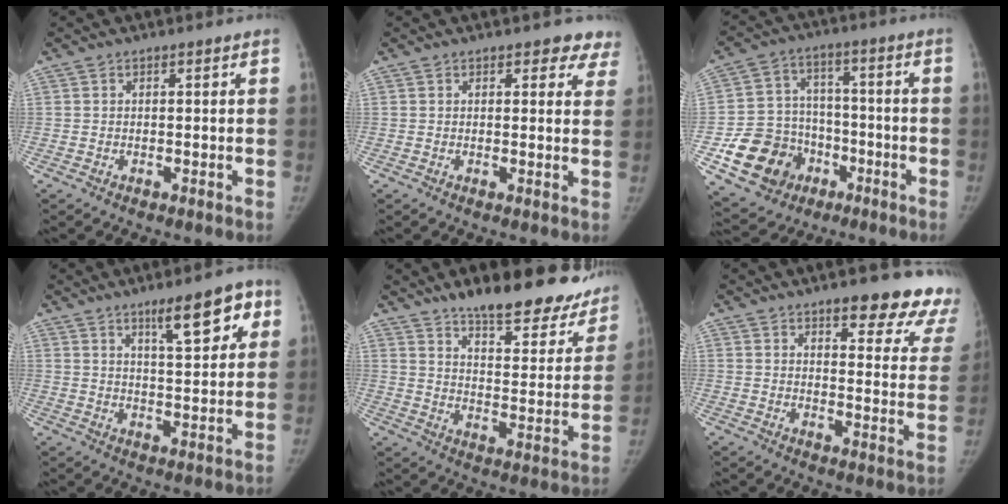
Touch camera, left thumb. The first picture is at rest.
{"total": 5.1, "force": [4.1, 2.7, 1.1], "torque": [0.035, -0.016, 0.024]}
{"total": 15.3, "force": [-6.1, 13.0, 5.2], "torque": [-0.071, 0.054, -0.091]}
{"total": 10.5, "force": [5.6, 3.2, 8.3], "torque": [-0.097, -0.022, 0.084]}
{"total": 22.9, "force": [18.2, 8.4, 10.9], "torque": [-0.101, -0.096, 0.242]}
{"total": 18.1, "force": [14.4, 5.6, 9.4], "torque": [-0.068, -0.083, 0.156]}